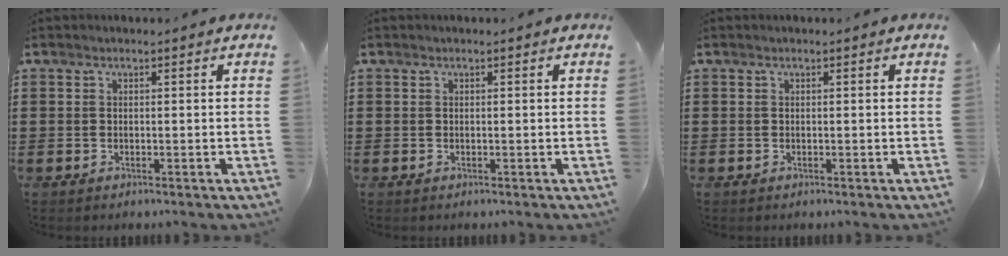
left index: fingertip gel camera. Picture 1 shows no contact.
{"total": 0.0}
{"total": 0.0}